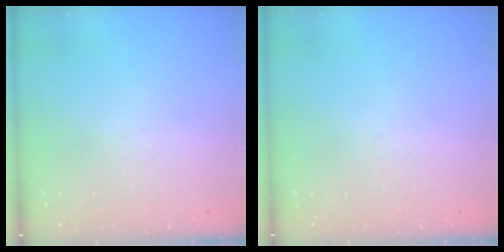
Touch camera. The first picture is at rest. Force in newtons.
{"total": 0.0}